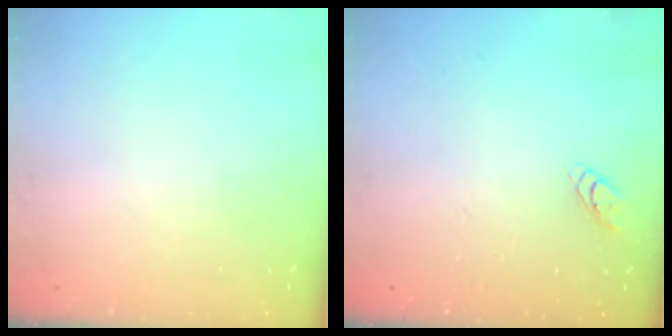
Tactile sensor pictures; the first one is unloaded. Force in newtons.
{"total": 2.8, "press": 2.8, "slide": 0.3}